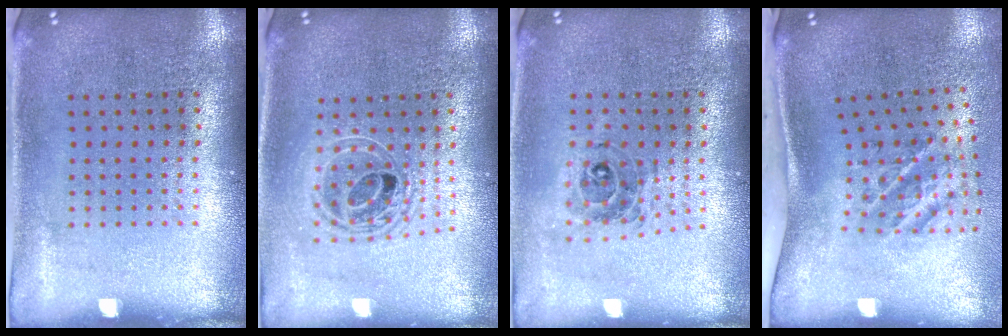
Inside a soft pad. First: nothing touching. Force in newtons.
{"total": 1.7, "press": 1.4, "slide": 1.0}
{"total": 0.7, "press": 0.7, "slide": 0.0}
{"total": 2.3, "press": 1.3, "slide": 1.9}